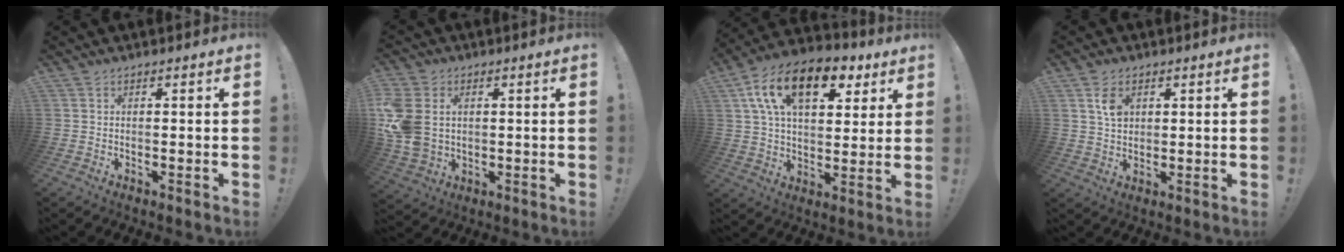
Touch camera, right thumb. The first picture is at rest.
{"total": 10.7, "force": [2.0, 8.3, 6.4], "torque": [-0.137, -0.008, 0.041]}
{"total": 19.3, "force": [8.8, 10.7, 13.4], "torque": [-0.215, -0.029, 0.151]}
{"total": 5.3, "force": [2.3, 3.6, 3.2], "torque": [-0.036, -0.008, 0.040]}